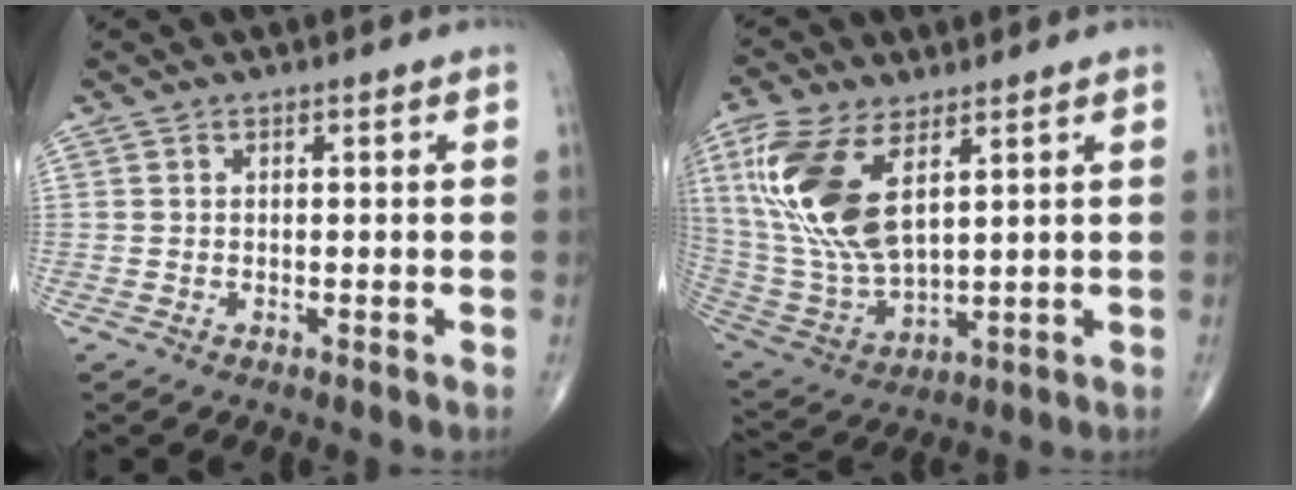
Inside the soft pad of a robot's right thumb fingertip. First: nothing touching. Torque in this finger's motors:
{"motor_torque": [-1.07, 2.33, 1.96, 0.81, 0.55]}